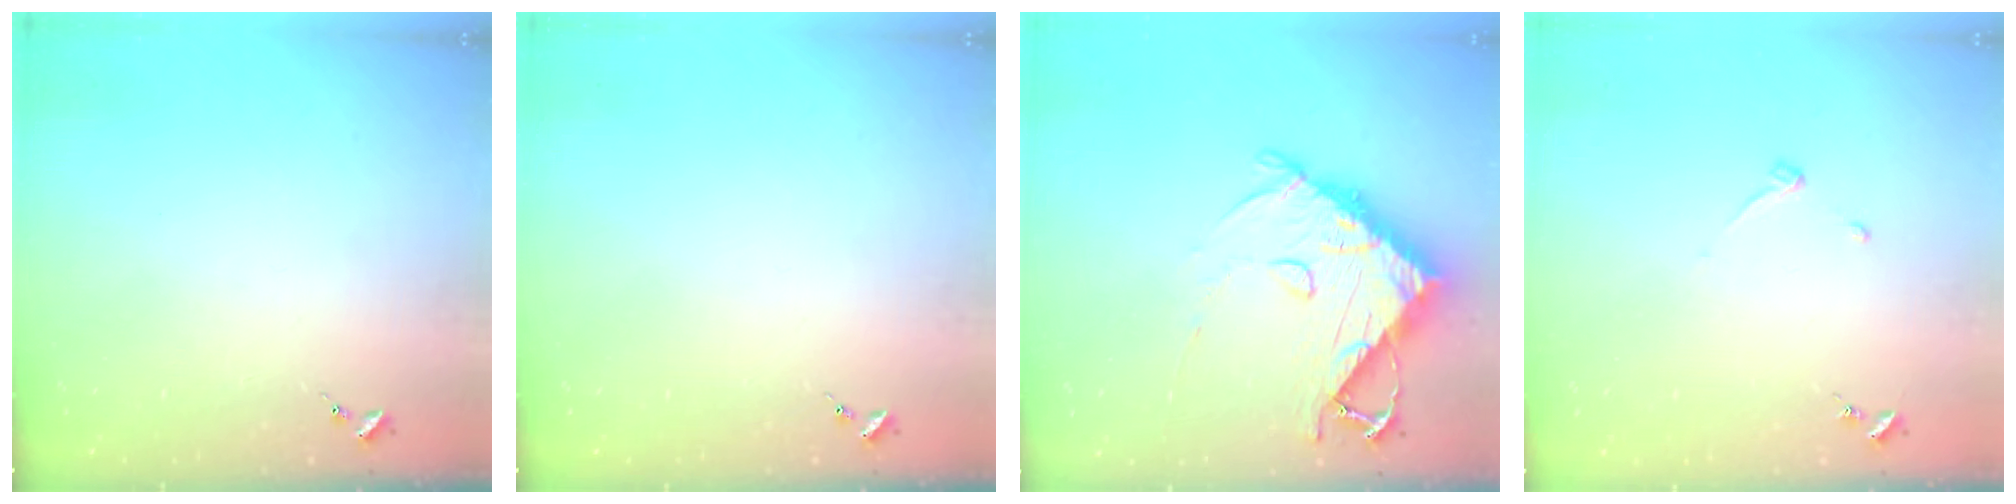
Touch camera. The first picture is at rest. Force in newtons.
{"total": 0.0}
{"total": 14.2, "press": 14.1, "slide": 1.7}
{"total": 3.2, "press": 3.2, "slide": 0.5}